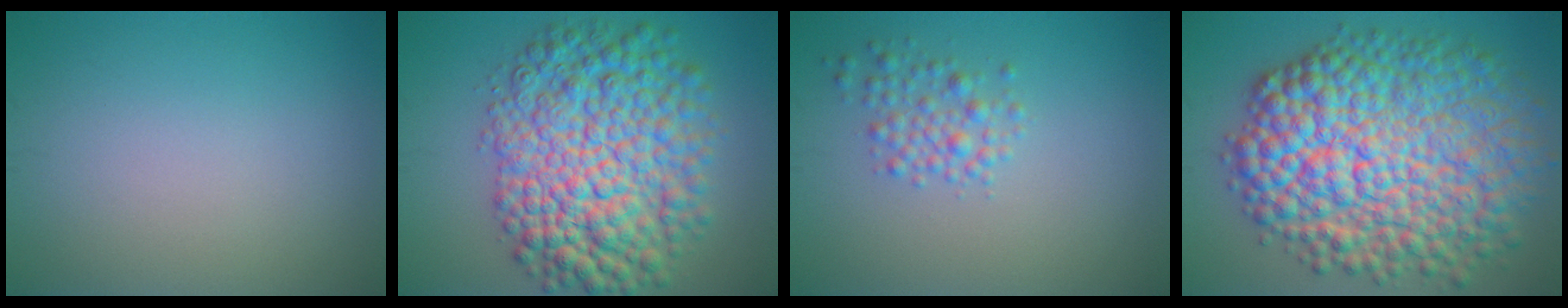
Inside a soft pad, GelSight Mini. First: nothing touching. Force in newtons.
{"total": 11.6, "press": 11.6, "slide": 0.2}
{"total": 2.3, "press": 2.3, "slide": 0.1}
{"total": 14.6, "press": 14.6, "slide": 0.1}